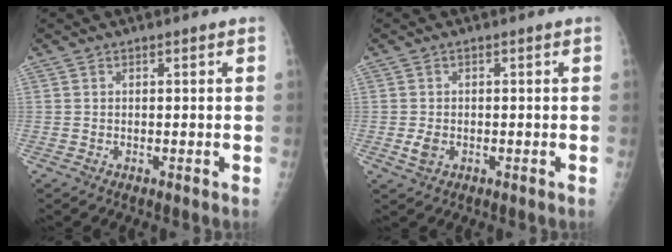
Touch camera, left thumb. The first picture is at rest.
{"total": 2.2, "force": [-0.4, 1.6, 1.4], "torque": [-0.024, -0.002, -0.007]}